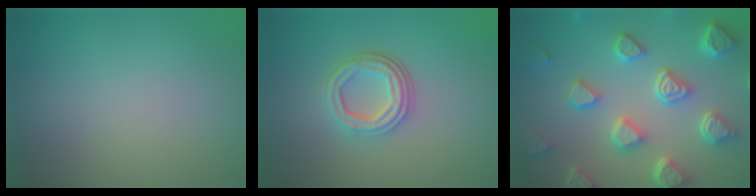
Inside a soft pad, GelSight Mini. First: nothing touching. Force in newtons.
{"total": 4.2, "press": 3.1, "slide": 2.7}
{"total": 7.0, "press": 5.5, "slide": 4.3}